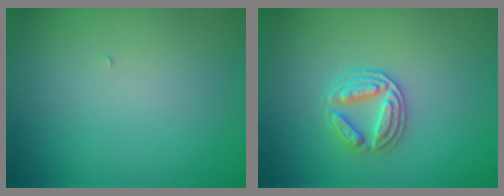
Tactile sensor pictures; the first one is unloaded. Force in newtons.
{"total": 3.0, "press": 2.7, "slide": 1.2}